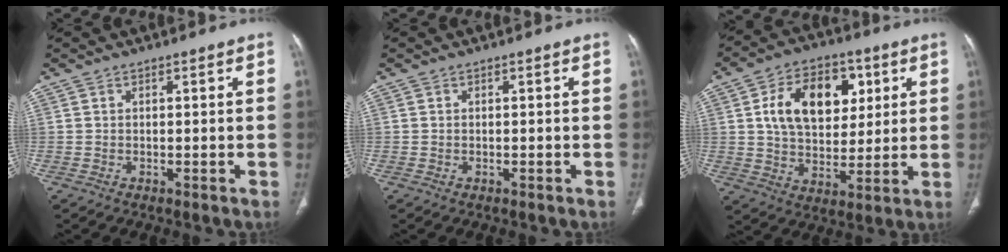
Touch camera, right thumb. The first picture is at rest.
{"total": 0.0}
{"total": 16.5, "force": [4.8, 10.9, 11.4], "torque": [-0.149, -0.004, 0.082]}